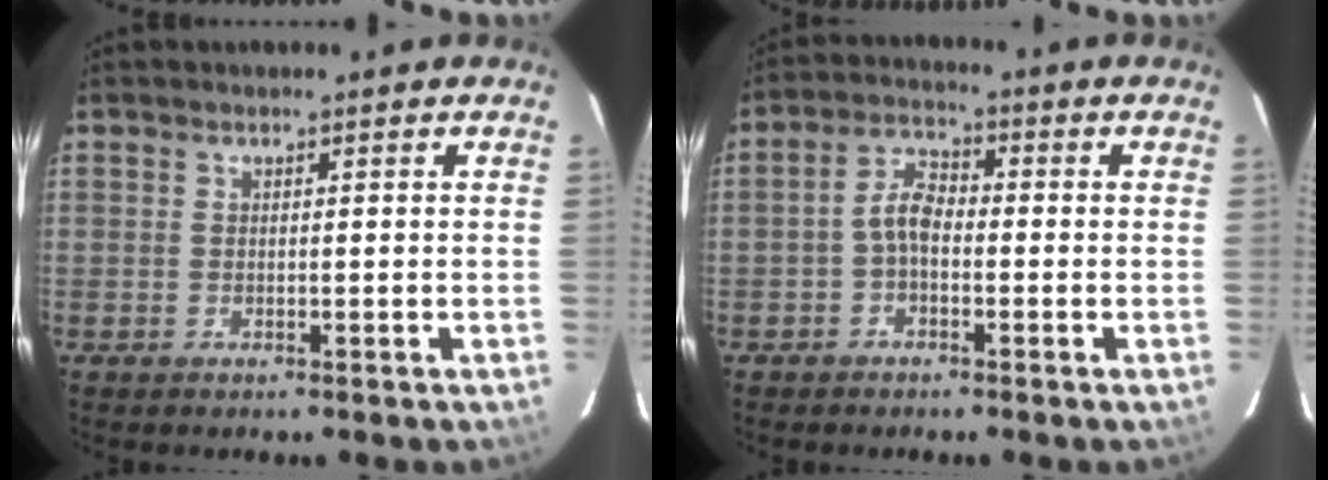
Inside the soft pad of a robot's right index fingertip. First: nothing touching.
{"total": 4.2, "force": [-1.2, 2.4, 3.2], "torque": [-0.066, 0.017, -0.025]}